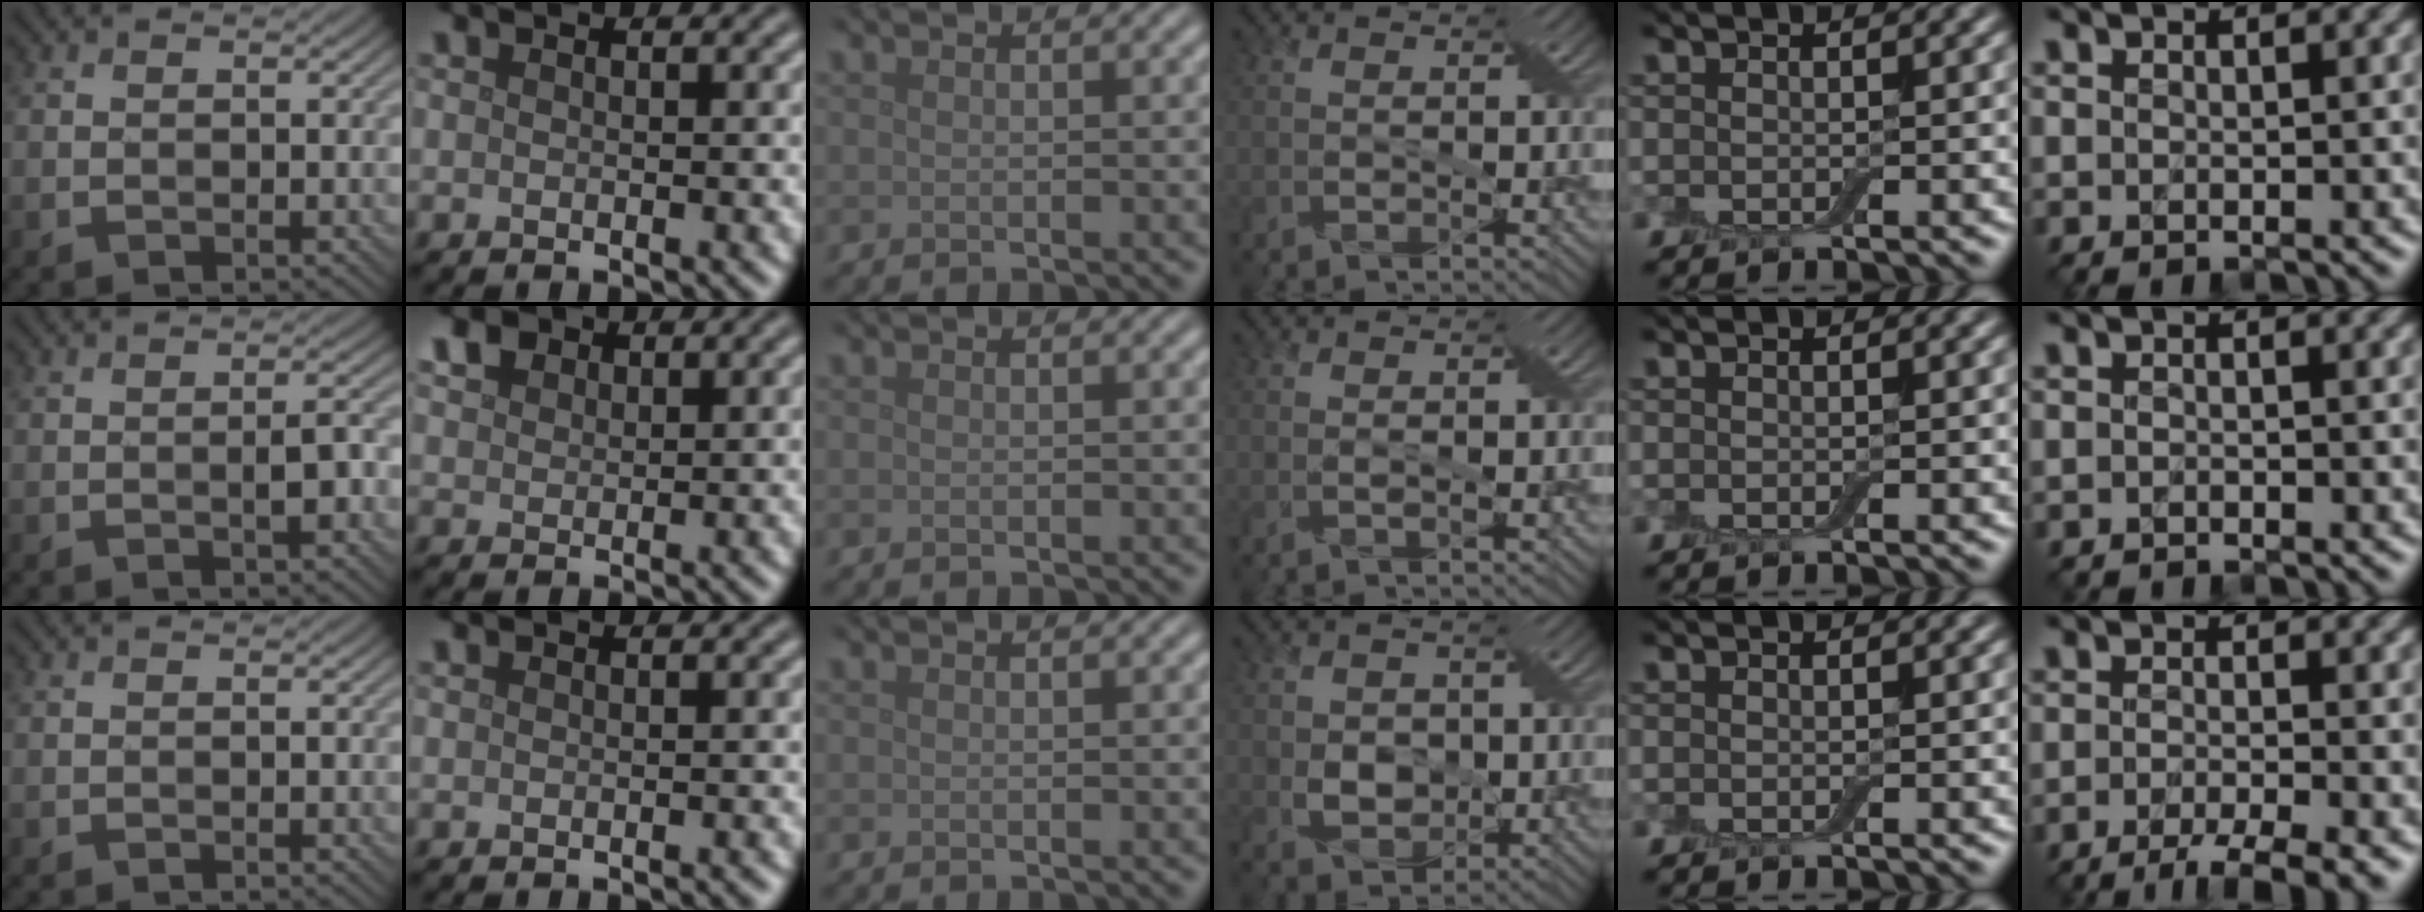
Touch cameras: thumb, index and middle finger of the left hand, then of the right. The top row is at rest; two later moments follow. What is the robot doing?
{"motion": "cut", "object": "cling film"}